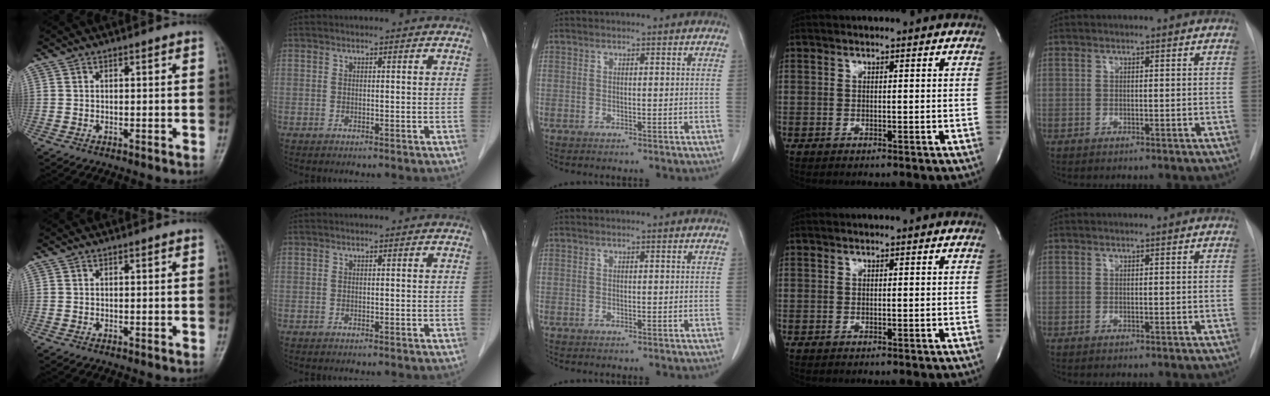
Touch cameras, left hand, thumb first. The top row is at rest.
{}